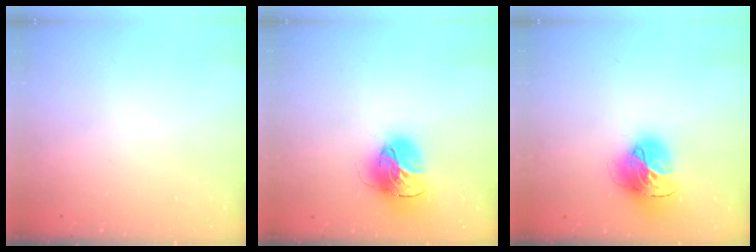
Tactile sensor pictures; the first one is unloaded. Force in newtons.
{"total": 16.4, "press": 16.4, "slide": 1.6}
{"total": 16.7, "press": 16.6, "slide": 1.8}